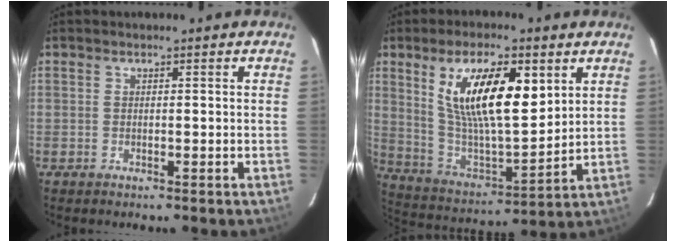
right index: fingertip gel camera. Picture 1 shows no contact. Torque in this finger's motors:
{"motor_torque": [0.92, 0.01, 1.05, 0.21]}